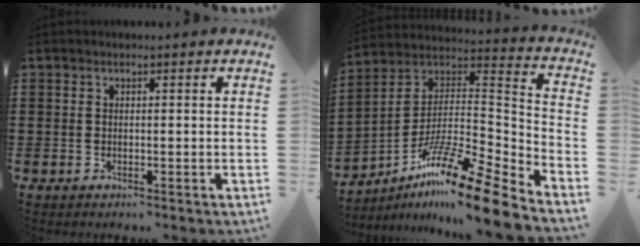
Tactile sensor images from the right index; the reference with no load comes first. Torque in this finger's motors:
{"motor_torque": [-1.07, 0.77, 0.14, 0.01]}